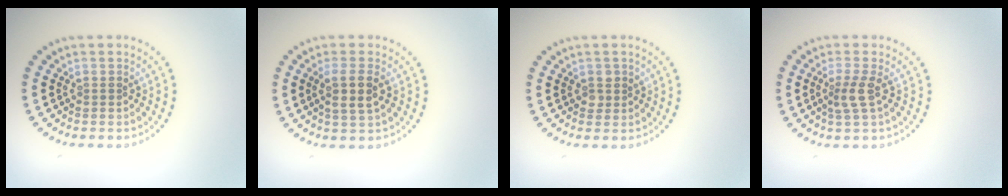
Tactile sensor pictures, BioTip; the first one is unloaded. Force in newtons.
{"total": 2.6, "press": 2.4, "slide": 1.0}
{"total": 1.2, "press": 1.1, "slide": 0.4}
{"total": 2.1, "press": 1.6, "slide": 1.4}